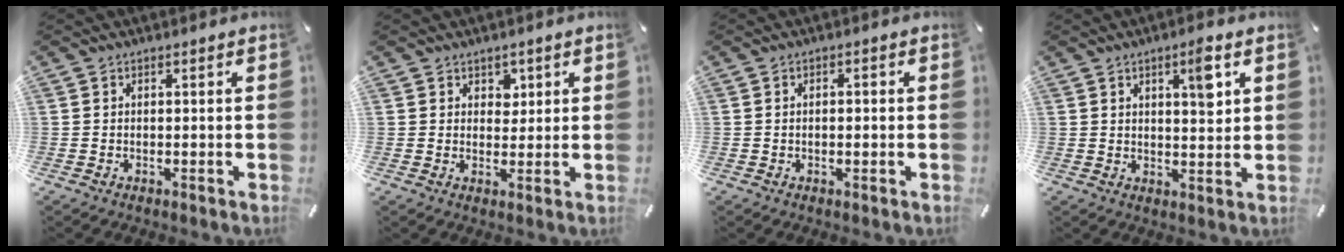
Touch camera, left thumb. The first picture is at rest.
{"total": 3.3, "force": [1.7, 2.7, 0.7], "torque": [0.012, -0.008, 0.025]}
{"total": 1.4, "force": [-0.4, 0.6, 1.2], "torque": [-0.024, 0.002, -0.008]}
{"total": 6.8, "force": [3.1, 2.2, 5.6], "torque": [-0.076, -0.013, 0.042]}